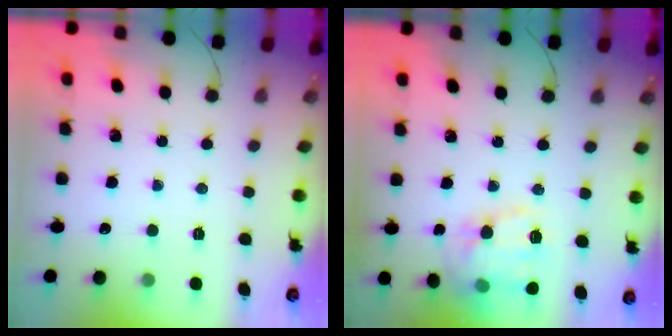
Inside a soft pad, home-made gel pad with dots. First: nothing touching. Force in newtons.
{"total": 15.8, "press": 15.7, "slide": 1.0}